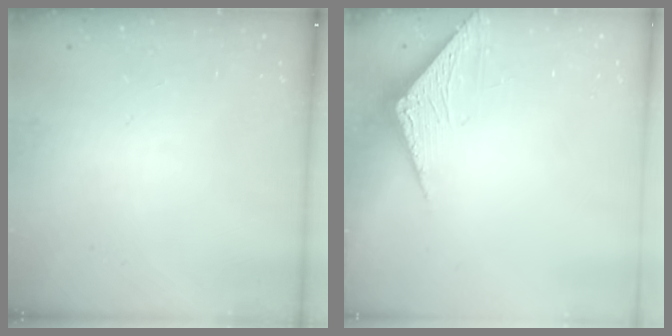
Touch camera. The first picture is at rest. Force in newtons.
{"total": 3.3, "press": 3.2, "slide": 0.3}